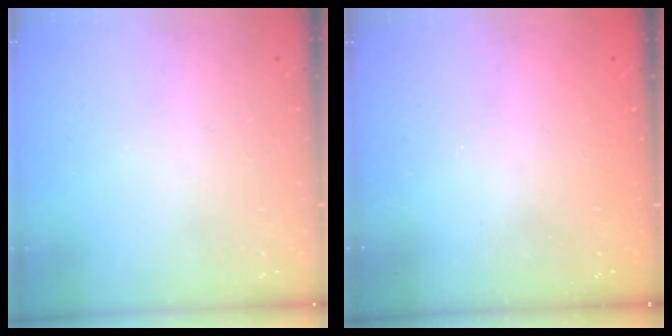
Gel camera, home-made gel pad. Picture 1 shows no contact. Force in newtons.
{"total": 2.3, "press": 2.2, "slide": 0.8}